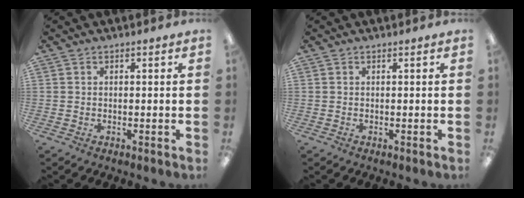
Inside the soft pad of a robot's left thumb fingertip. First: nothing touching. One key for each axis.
{"total": 0.0}